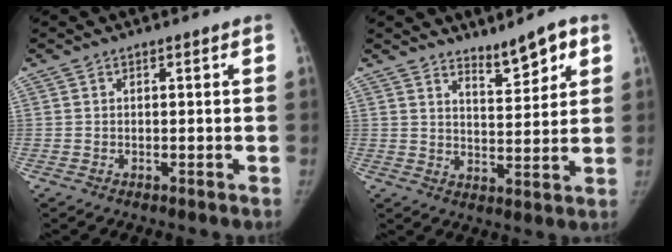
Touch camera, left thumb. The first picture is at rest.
{"total": 6.9, "force": [4.9, 2.1, 4.4], "torque": [-0.047, -0.039, 0.078]}